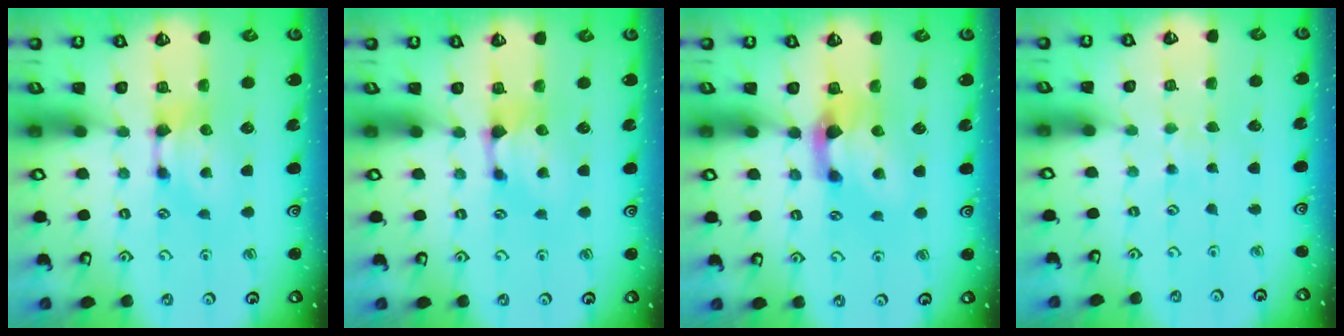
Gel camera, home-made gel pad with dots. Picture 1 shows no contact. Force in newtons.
{"total": 1.0, "press": 0.7, "slide": 0.6}
{"total": 2.6, "press": 2.0, "slide": 1.7}
{"total": 4.2, "press": 4.1, "slide": 0.3}